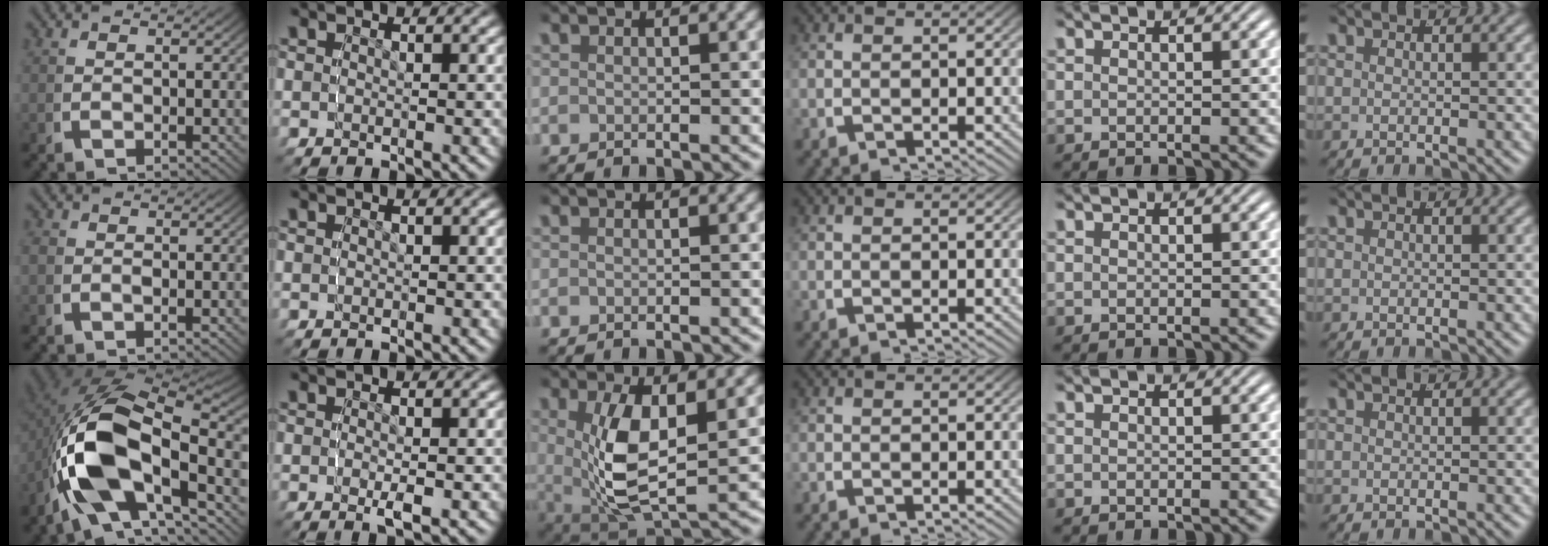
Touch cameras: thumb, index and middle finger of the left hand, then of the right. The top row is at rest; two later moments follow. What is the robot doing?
{"motion": "grasp_and_lifting", "object": "button"}